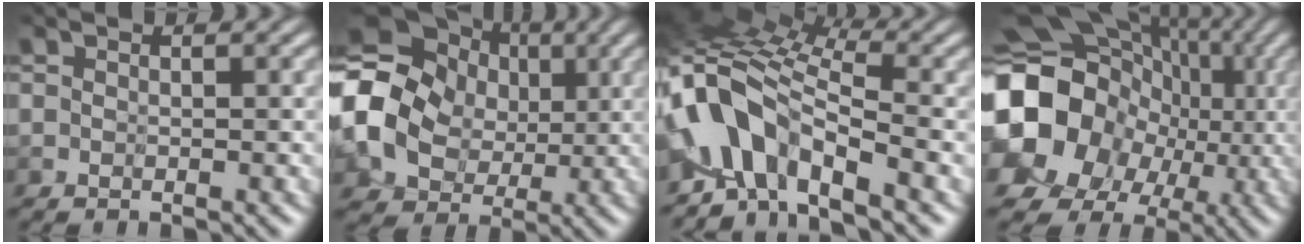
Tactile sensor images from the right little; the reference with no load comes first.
{"total": 13.5, "force": [1.6, 11.3, 7.1], "torque": [-0.192, -0.007, 0.018]}
{"total": 6.1, "force": [-3.6, 1.6, 4.7], "torque": [-0.090, 0.017, -0.085]}
{"total": 14.2, "force": [-0.4, 12.5, 6.6], "torque": [-0.129, -0.015, -0.018]}